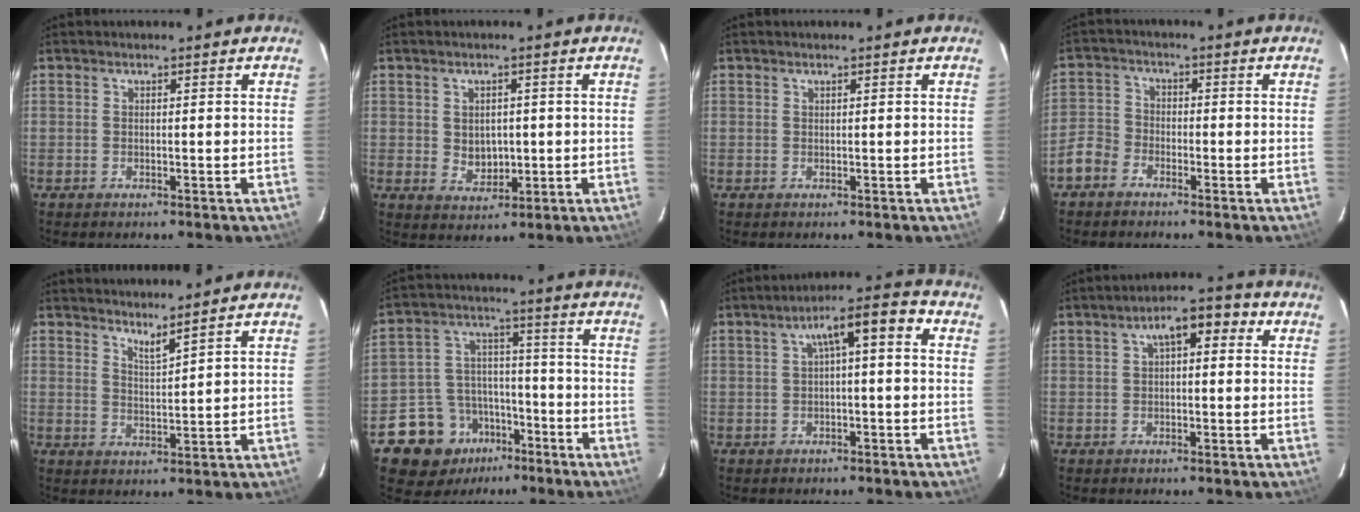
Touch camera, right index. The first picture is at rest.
{"total": 4.5, "force": [0.1, 3.7, 2.6], "torque": [-0.043, 0.001, 0.011]}
{"total": 0.0}
{"total": 5.0, "force": [-3.3, 3.6, 1.3], "torque": [-0.029, 0.015, -0.073]}
{"total": 3.3, "force": [2.9, -0.3, 1.5], "torque": [-0.029, -0.010, 0.045]}
{"total": 12.9, "force": [-8.0, 9.3, 3.9], "torque": [-0.100, 0.041, -0.115]}
{"total": 7.4, "force": [0.9, 2.0, 7.1], "torque": [-0.115, 0.037, 0.022]}
{"total": 6.9, "force": [1.9, 3.2, 5.8], "torque": [-0.095, 0.033, 0.027]}